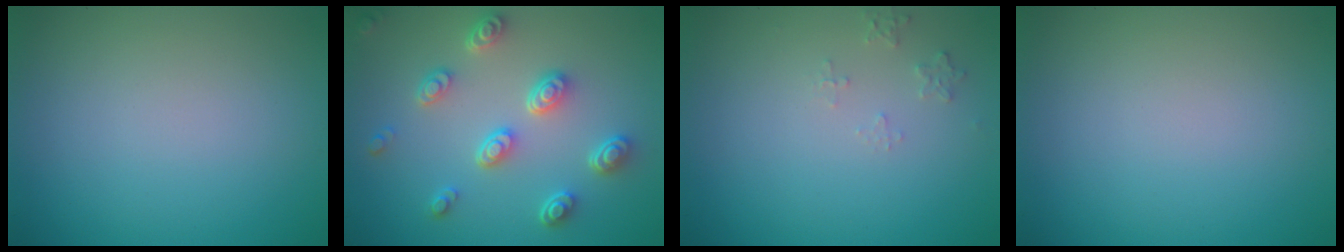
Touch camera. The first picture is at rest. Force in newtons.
{"total": 4.5, "press": 3.5, "slide": 2.8}
{"total": 1.1, "press": 1.1, "slide": 0.2}
{"total": 0.0}